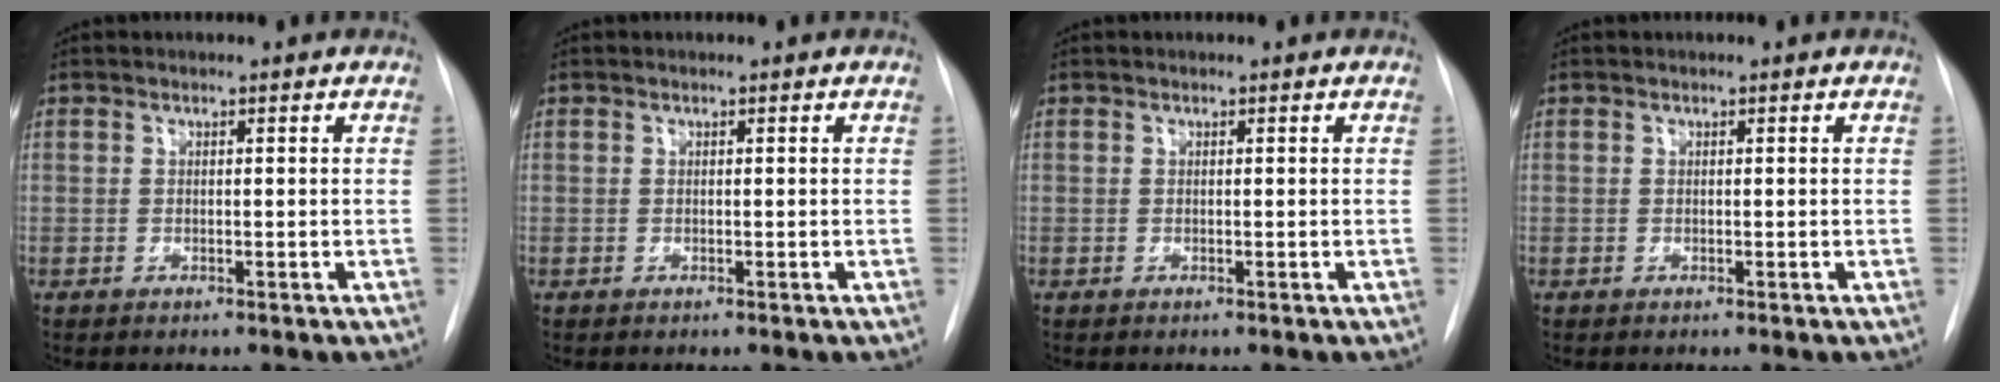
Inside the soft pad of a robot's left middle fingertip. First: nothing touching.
{"total": 0.0}
{"total": 0.0}
{"total": 0.0}